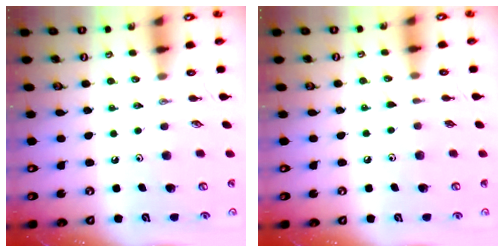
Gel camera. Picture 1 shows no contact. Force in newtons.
{"total": 4.5, "press": 4.5, "slide": 0.5}